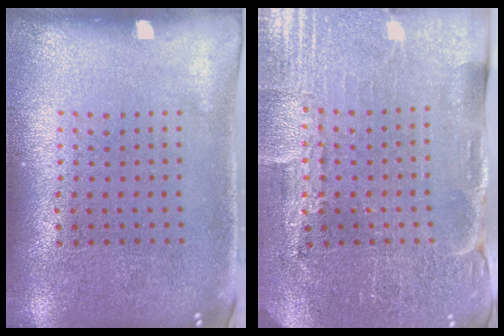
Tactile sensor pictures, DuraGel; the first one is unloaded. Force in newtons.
{"total": 3.7, "press": 3.7, "slide": 0.6}